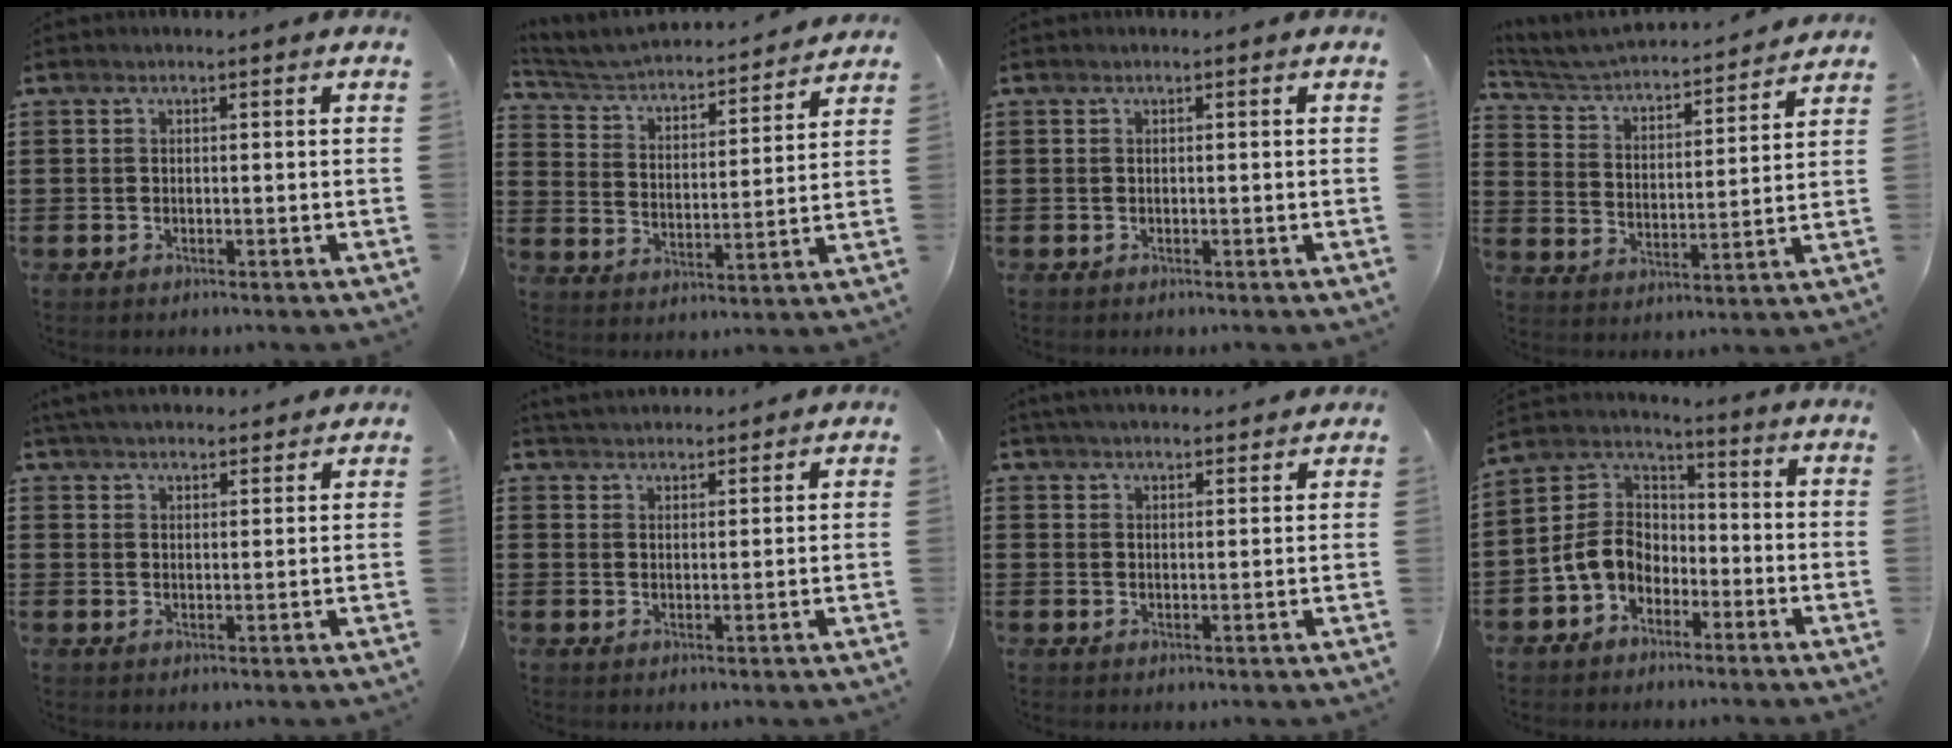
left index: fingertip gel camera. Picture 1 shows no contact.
{"total": 3.5, "force": [3.4, 0.6, 0.8], "torque": [-0.037, -0.030, 0.048]}
{"total": 0.0}
{"total": 3.4, "force": [3.2, 0.5, 0.9], "torque": [-0.038, -0.032, 0.045]}
{"total": 4.0, "force": [4.0, 0.4, 0.6], "torque": [-0.023, -0.008, 0.075]}
{"total": 2.9, "force": [2.9, 0.3, -0.2], "torque": [-0.005, -0.004, 0.056]}
{"total": 3.2, "force": [3.2, 0.0, 0.5], "torque": [-0.017, -0.006, 0.059]}
{"total": 7.0, "force": [-2.7, 5.6, 3.3], "torque": [-0.103, 0.008, -0.063]}